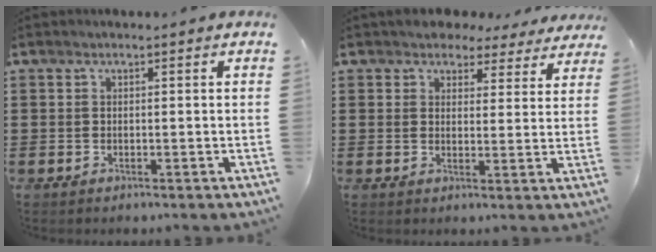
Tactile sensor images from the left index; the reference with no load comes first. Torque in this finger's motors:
{"motor_torque": [2.14, 0.00, 0.43, 0.02]}